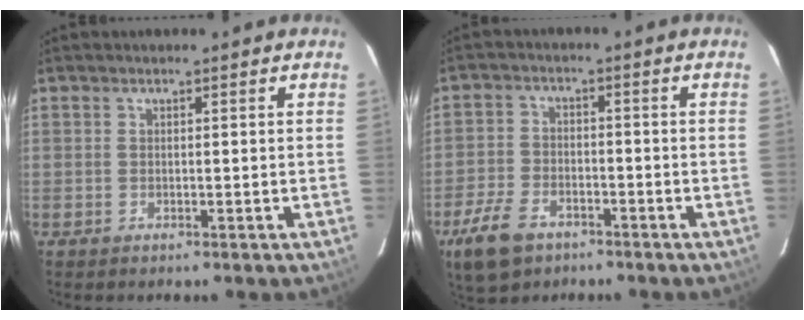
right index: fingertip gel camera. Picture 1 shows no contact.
{"total": 9.4, "force": [-5.9, 5.6, 4.8], "torque": [-0.129, -0.001, -0.111]}